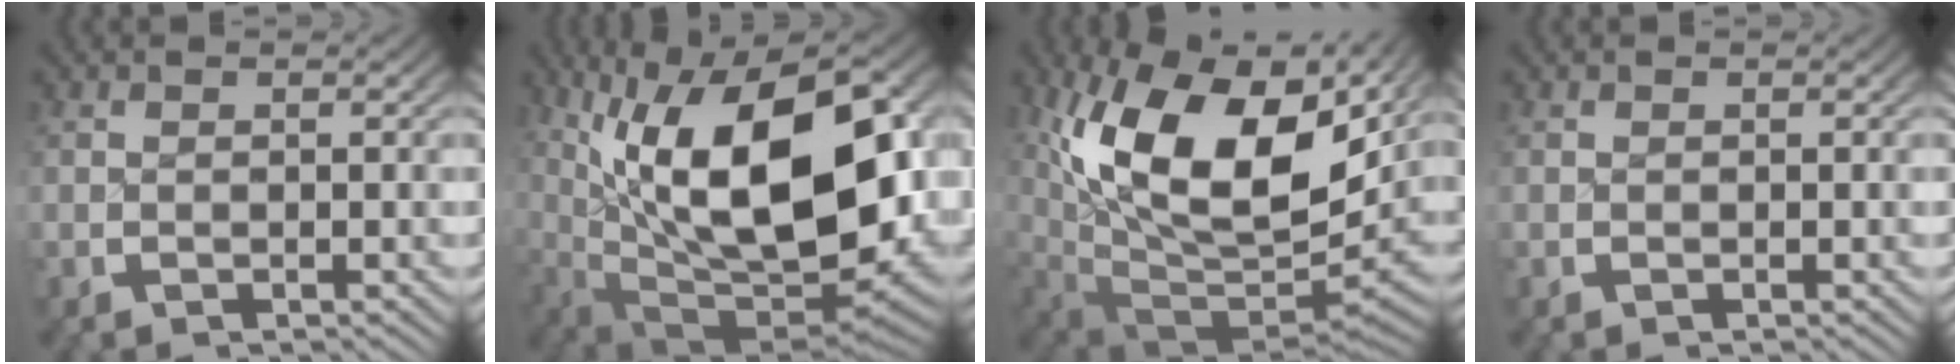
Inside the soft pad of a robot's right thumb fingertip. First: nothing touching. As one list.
[{"total": 22.8, "force": [0.5, 12.4, 19.1], "torque": [-0.333, -0.061, 0.042]}, {"total": 18.6, "force": [2.3, 10.4, 15.2], "torque": [-0.296, -0.040, 0.060]}, {"total": 0.0}]